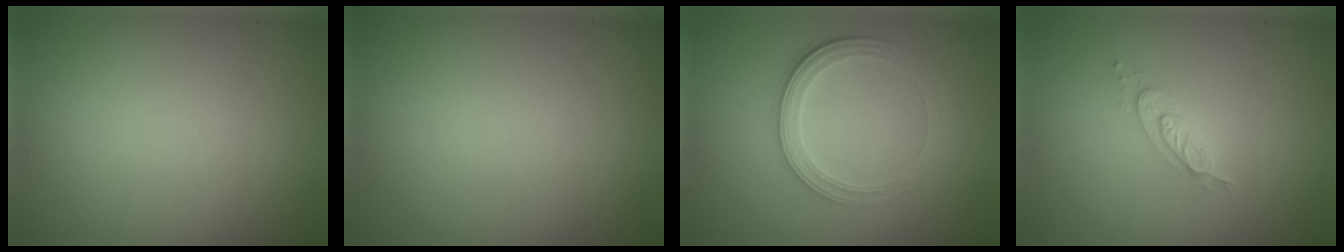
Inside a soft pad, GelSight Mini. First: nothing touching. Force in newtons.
{"total": 0.0}
{"total": 3.3, "press": 2.7, "slide": 1.9}
{"total": 2.0, "press": 2.0, "slide": 0.4}